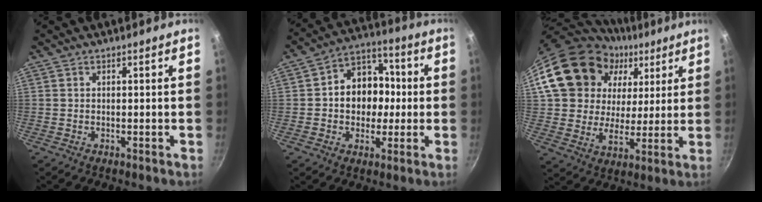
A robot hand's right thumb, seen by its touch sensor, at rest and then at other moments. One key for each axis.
{"total": 12.9, "fx": 0.1, "fy": 10.4, "fz": 7.6, "tx": -0.066, "ty": 0.028, "tz": -0.012}
{"total": 22.8, "fx": 9.5, "fy": 17.3, "fz": 11.4, "tx": -0.181, "ty": 0.002, "tz": 0.166}